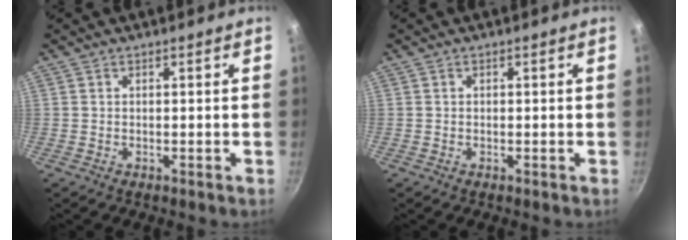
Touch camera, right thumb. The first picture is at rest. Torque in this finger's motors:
{"motor_torque": [-0.42, -0.07, -0.48, 0.17, 0.04]}